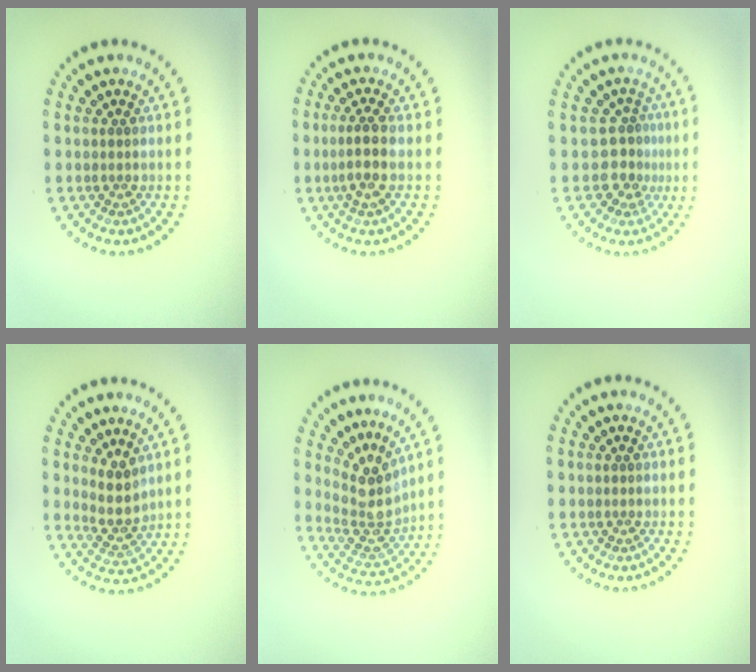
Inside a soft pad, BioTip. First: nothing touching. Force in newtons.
{"total": 2.5, "press": 2.2, "slide": 1.1}
{"total": 2.4, "press": 1.8, "slide": 1.7}
{"total": 2.8, "press": 2.3, "slide": 1.6}
{"total": 4.0, "press": 2.9, "slide": 2.8}
{"total": 0.0}